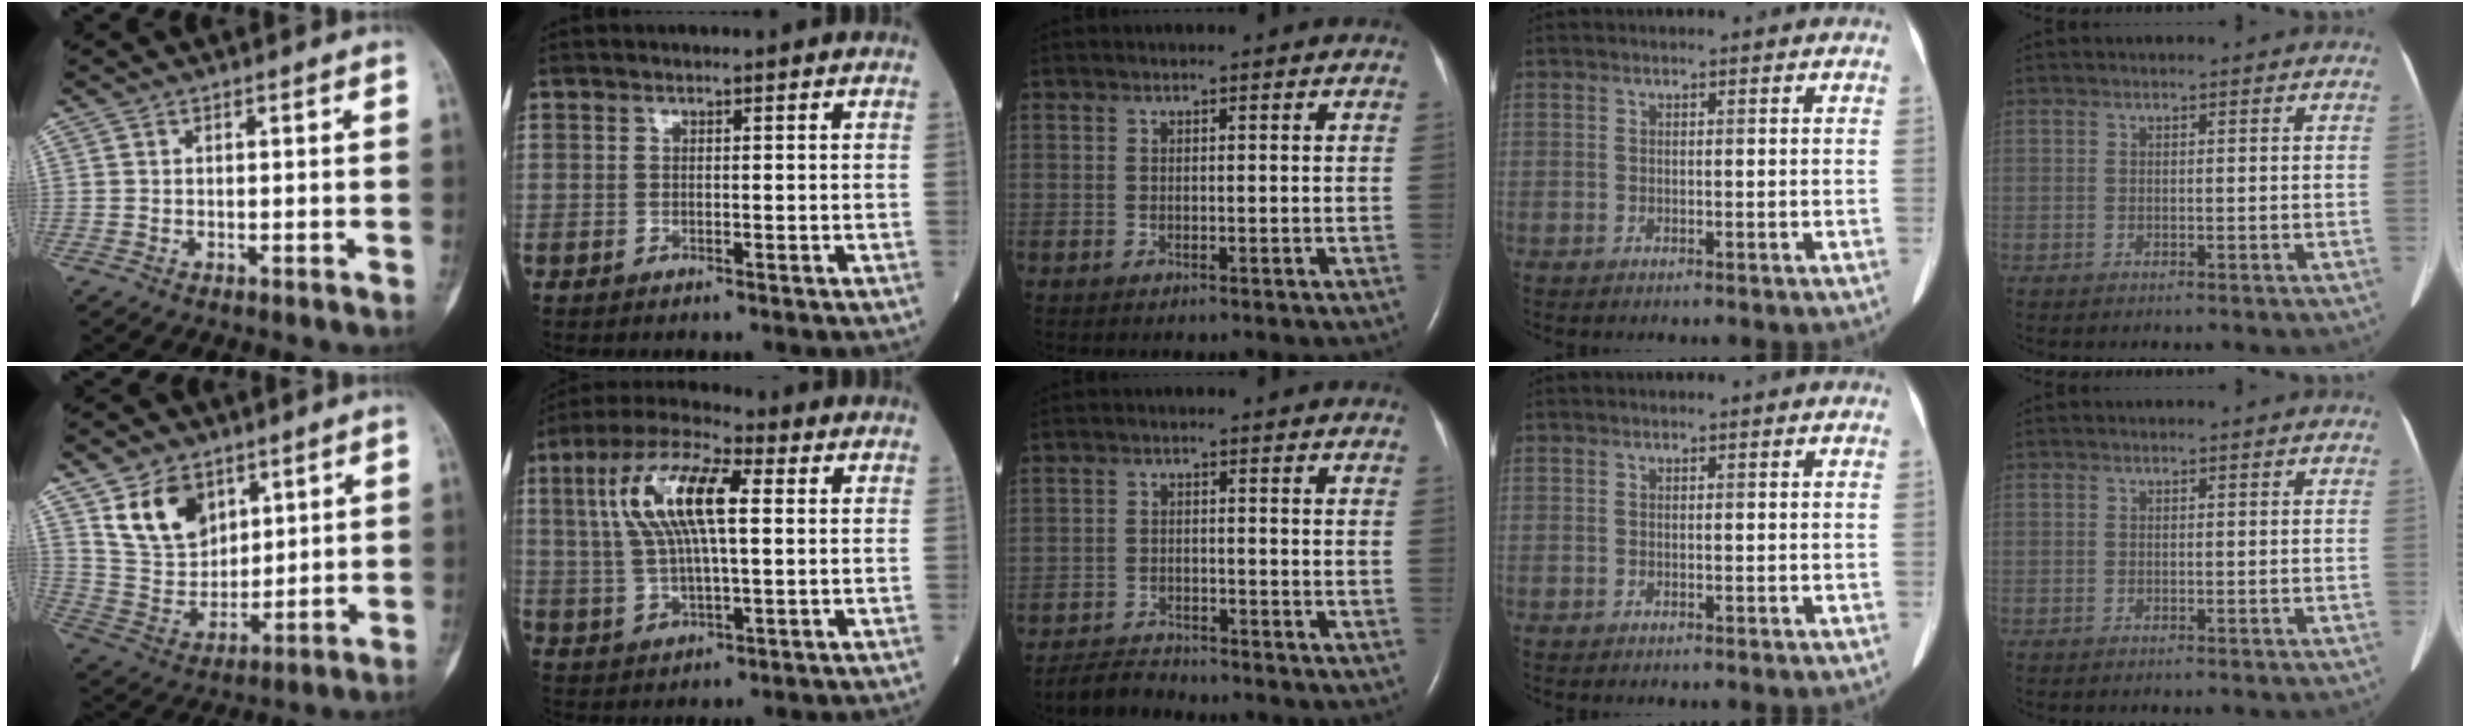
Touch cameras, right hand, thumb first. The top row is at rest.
{"thumb": {"total": 12.4, "force": [6.6, 8.5, 6.1], "torque": [-0.083, -0.036, 0.139]}, "index": {"total": 12.8, "force": [3.1, 3.4, 12.0], "torque": [-0.249, 0.025, 0.058]}, "middle": {"total": 3.2, "force": [-3.2, 0.3, -0.2], "torque": [-0.002, -0.014, -0.059]}}